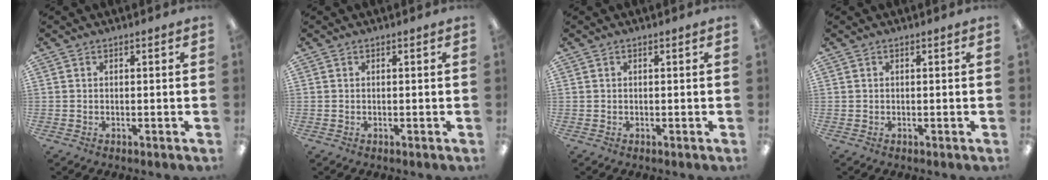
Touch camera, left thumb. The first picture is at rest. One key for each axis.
{"total": 0.0}
{"total": 0.0}
{"total": 0.0}